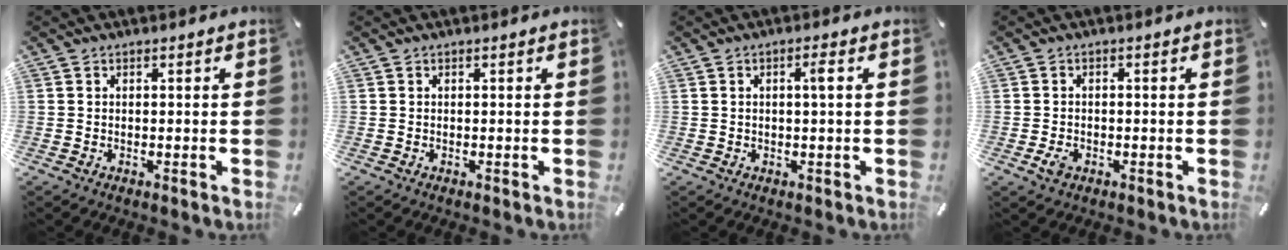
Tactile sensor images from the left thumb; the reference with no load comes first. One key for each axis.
{"total": 0.0}
{"total": 2.4, "fx": 0.5, "fy": 0.3, "fz": 2.3, "tx": -0.046, "ty": 0.003, "tz": 0.006}
{"total": 2.5, "fx": -0.9, "fy": 1.8, "fz": 1.6, "tx": -0.035, "ty": 0.002, "tz": -0.018}